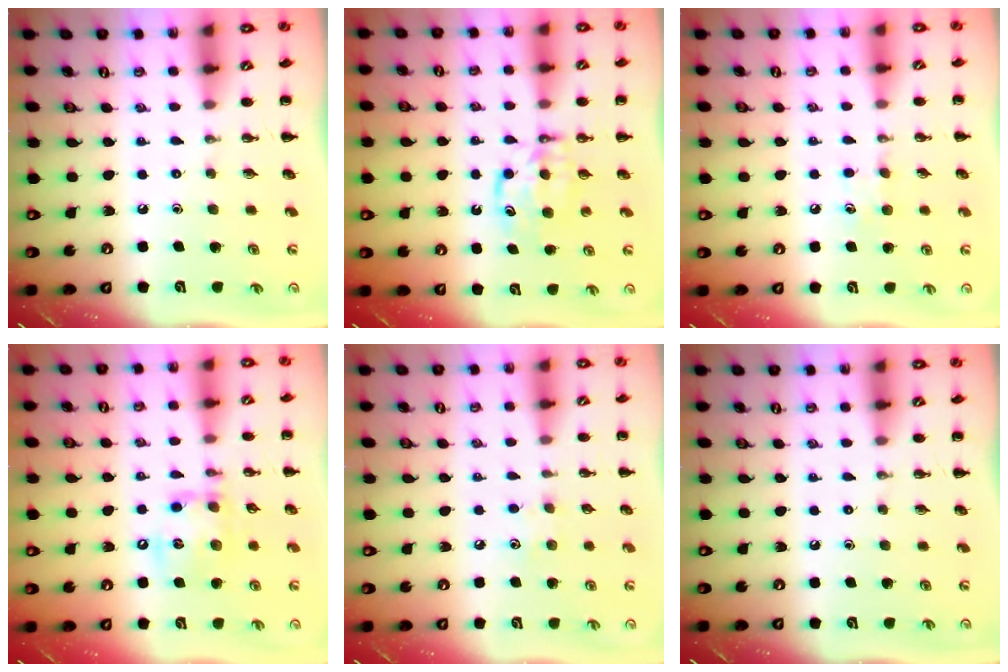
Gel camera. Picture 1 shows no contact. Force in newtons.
{"total": 7.0, "press": 6.9, "slide": 1.0}
{"total": 6.5, "press": 6.3, "slide": 1.8}
{"total": 13.4, "press": 13.3, "slide": 2.2}
{"total": 5.0, "press": 4.8, "slide": 1.4}
{"total": 0.0}